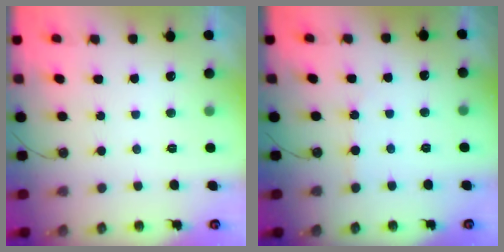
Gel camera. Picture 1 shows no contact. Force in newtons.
{"total": 2.6, "press": 2.6, "slide": 0.4}